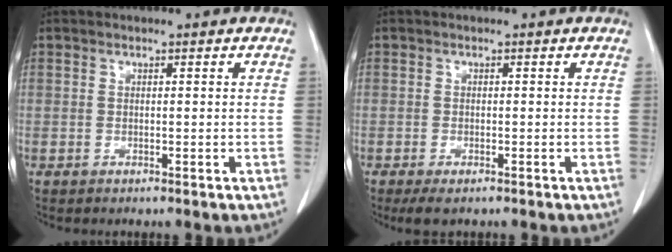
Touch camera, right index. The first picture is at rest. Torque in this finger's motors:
{"motor_torque": [0.34, -0.23, 0.13, 0.04]}